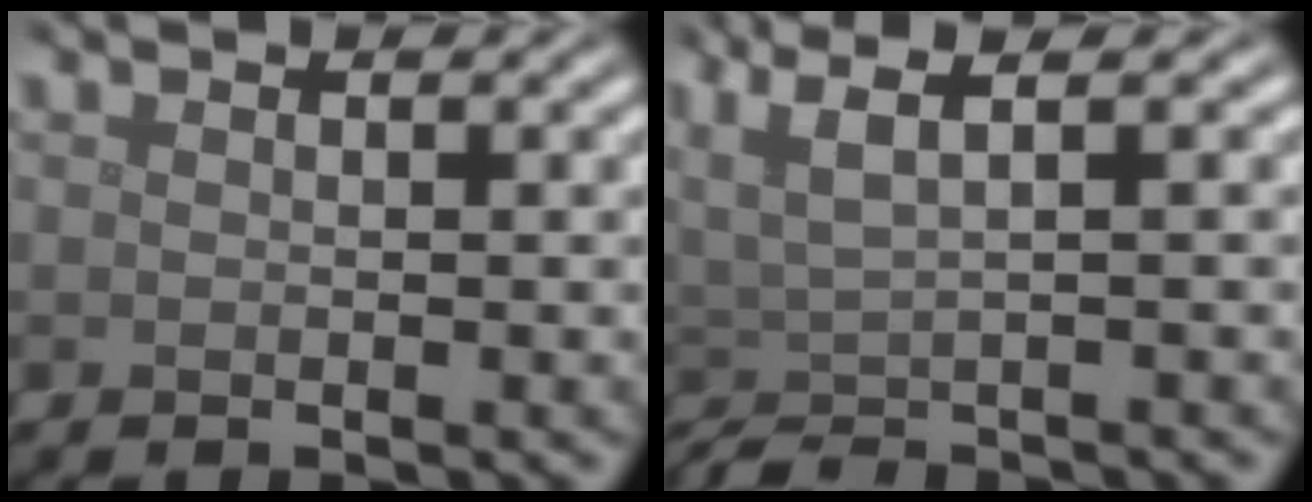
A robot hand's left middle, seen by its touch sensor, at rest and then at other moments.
{"total": 4.7, "force": [0.7, 1.1, 4.5], "torque": [-0.071, 0.007, 0.010]}